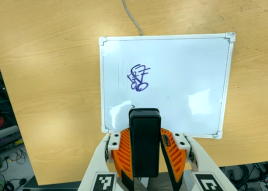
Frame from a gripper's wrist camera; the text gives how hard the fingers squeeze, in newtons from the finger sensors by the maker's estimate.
{"total": 5.8, "left": 4.7, "right": 6.9}